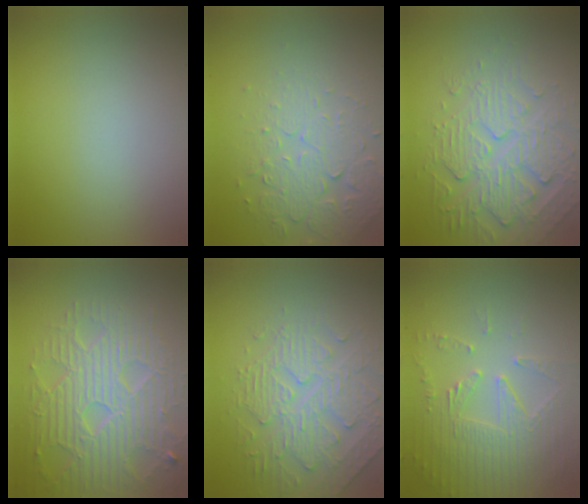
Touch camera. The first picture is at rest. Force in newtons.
{"total": 5.1, "press": 3.5, "slide": 3.7}
{"total": 5.6, "press": 4.6, "slide": 3.2}
{"total": 8.2, "press": 6.0, "slide": 5.6}
{"total": 4.4, "press": 3.9, "slide": 2.1}
{"total": 5.1, "press": 3.7, "slide": 3.6}